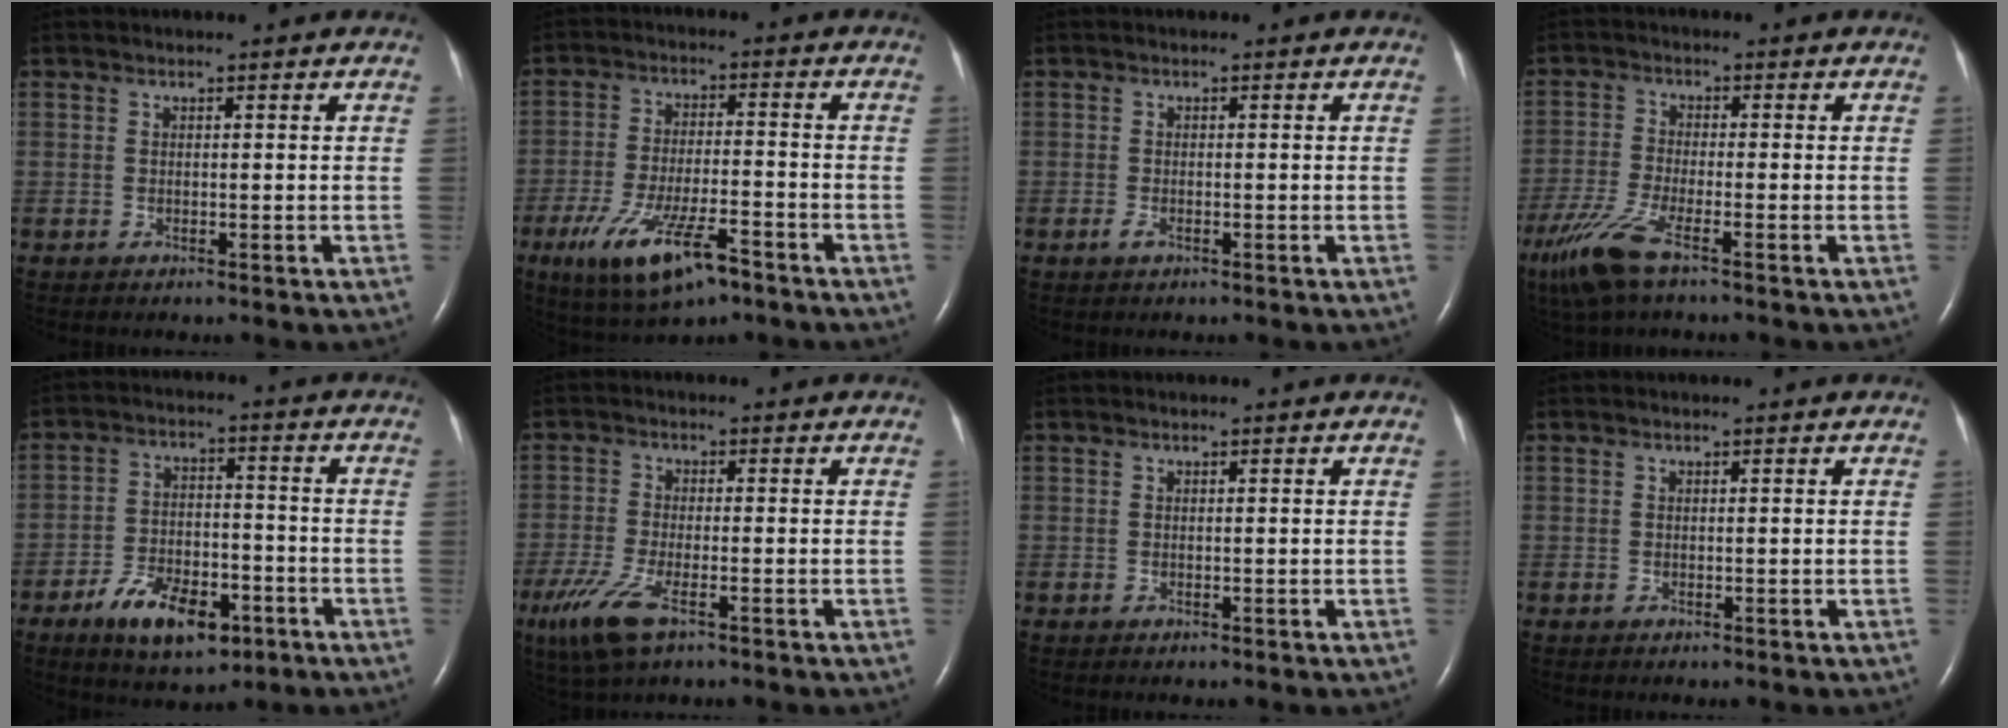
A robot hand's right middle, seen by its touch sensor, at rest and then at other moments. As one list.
[{"total": 11.8, "force": [-6.8, 2.9, 9.1], "torque": [-0.176, -0.017, -0.111]}, {"total": 1.0, "force": [-0.5, 0.3, 0.8], "torque": [-0.021, -0.002, -0.010]}, {"total": 7.5, "force": [-4.8, 1.1, 5.7], "torque": [-0.137, -0.021, -0.095]}, {"total": 10.5, "force": [-5.9, 4.9, 7.2], "torque": [-0.125, 0.001, -0.094]}, {"total": 7.6, "force": [-4.3, 2.0, 5.9], "torque": [-0.132, -0.022, -0.078]}, {"total": 0.0}, {"total": 0.0}]